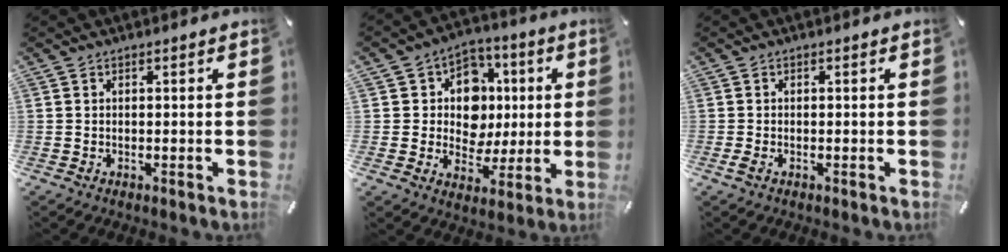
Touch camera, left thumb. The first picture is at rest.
{"total": 12.4, "force": [1.2, 11.0, 5.6], "torque": [-0.076, 0.000, 0.029]}
{"total": 0.9, "force": [-0.3, 0.3, 0.8], "torque": [-0.022, -0.004, -0.008]}